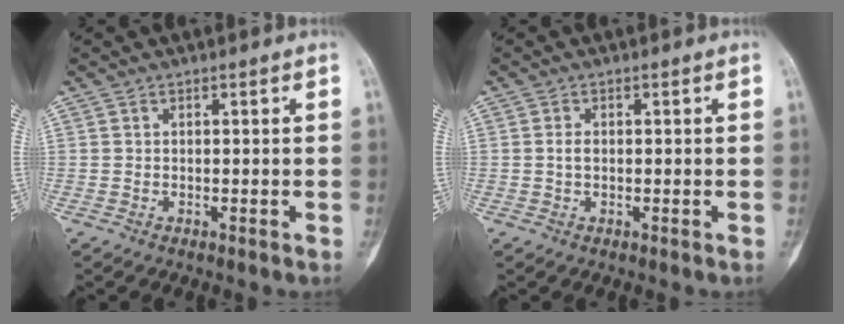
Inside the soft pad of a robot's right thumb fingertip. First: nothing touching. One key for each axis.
{"total": 1.4, "fx": 0.0, "fy": 0.9, "fz": 1.1, "tx": -0.019, "ty": 0.002, "tz": -0.002}